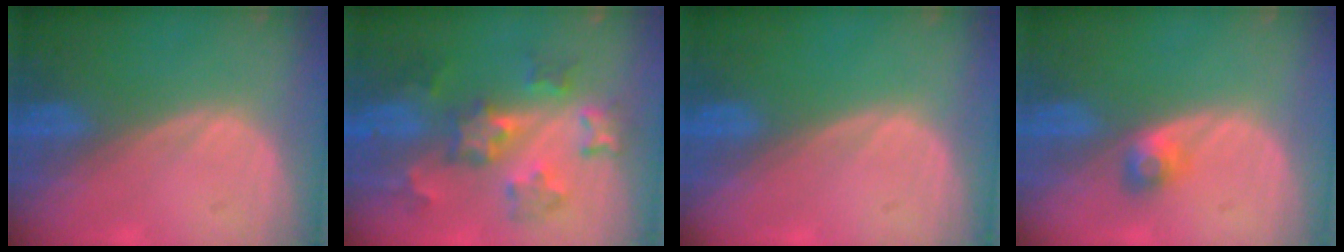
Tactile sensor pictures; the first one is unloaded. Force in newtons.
{"total": 8.2, "press": 7.7, "slide": 2.6}
{"total": 0.0}
{"total": 2.5, "press": 2.2, "slide": 1.2}